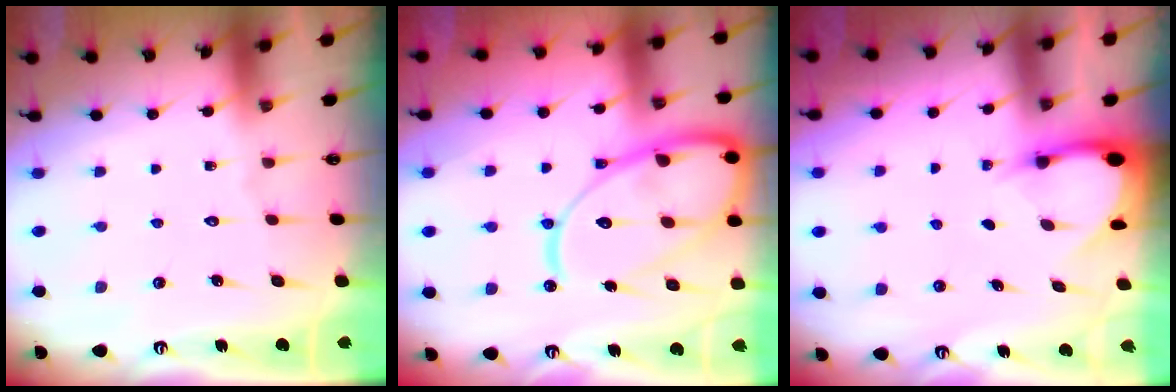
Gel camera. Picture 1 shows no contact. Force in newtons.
{"total": 19.7, "press": 19.6, "slide": 1.8}
{"total": 3.4, "press": 3.4, "slide": 0.2}